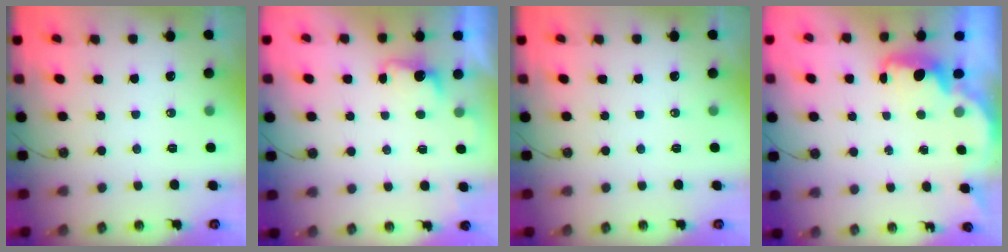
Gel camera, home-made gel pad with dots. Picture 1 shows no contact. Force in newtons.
{"total": 1.5, "press": 1.3, "slide": 0.8}
{"total": 0.0}
{"total": 2.3, "press": 2.2, "slide": 0.6}